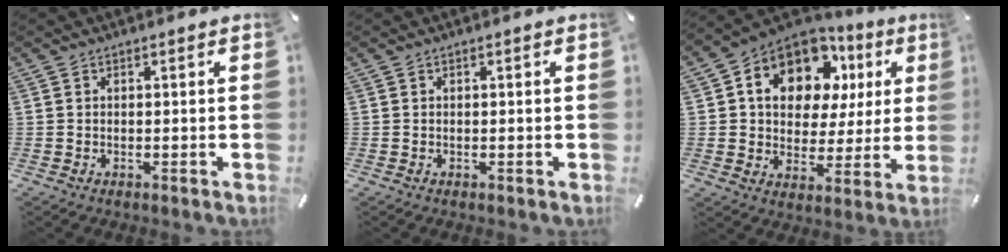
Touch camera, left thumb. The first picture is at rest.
{"total": 0.0}
{"total": 13.9, "force": [6.7, 9.9, 7.1], "torque": [-0.131, -0.033, 0.123]}